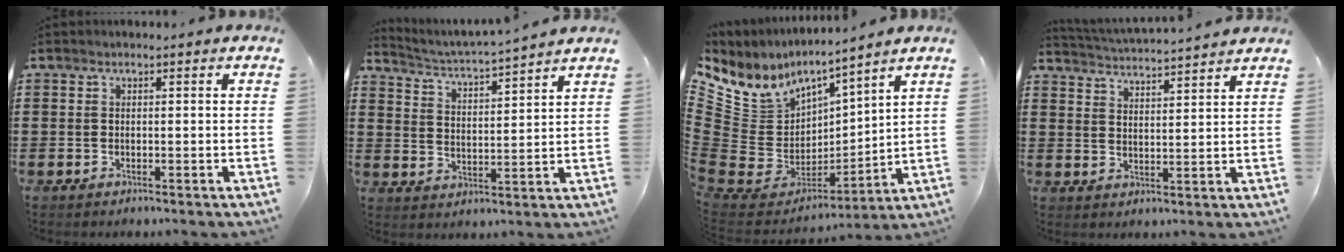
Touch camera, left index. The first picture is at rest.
{"total": 3.4, "force": [3.3, -0.7, 0.5], "torque": [-0.030, -0.031, 0.049]}
{"total": 7.8, "force": [3.9, 6.6, 1.1], "torque": [-0.082, -0.051, 0.076]}
{"total": 3.4, "force": [3.3, -0.6, -0.1], "torque": [-0.010, -0.021, 0.057]}